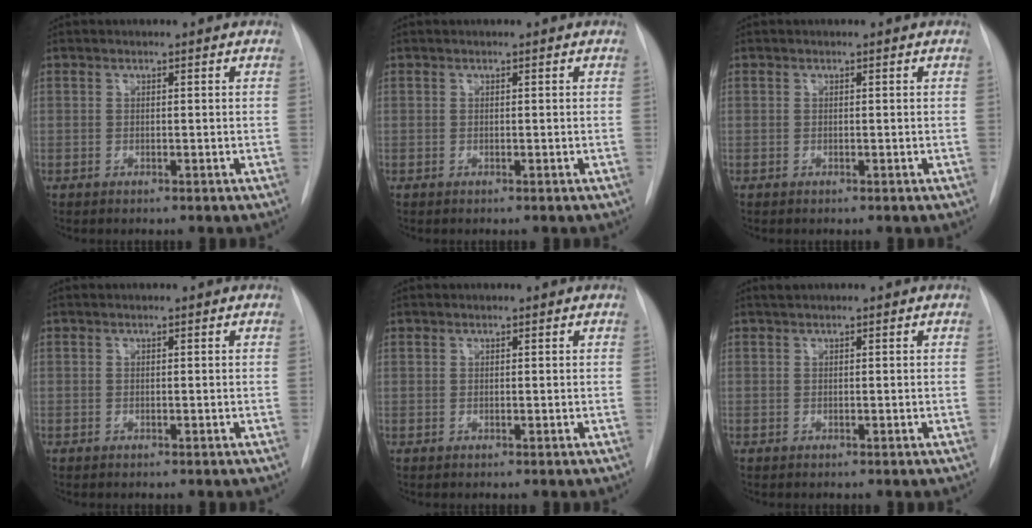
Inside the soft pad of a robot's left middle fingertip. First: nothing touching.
{"total": 0.0}
{"total": 0.0}
{"total": 0.0}
{"total": 0.0}
{"total": 0.7, "force": [0.6, 0.0, 0.3], "torque": [-0.010, 0.009, 0.015]}